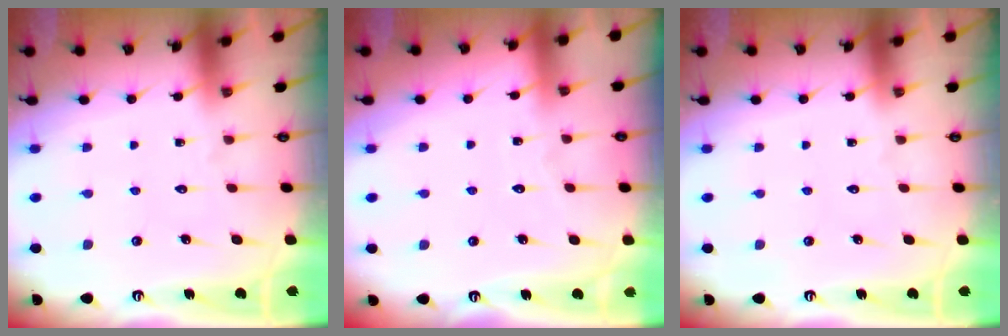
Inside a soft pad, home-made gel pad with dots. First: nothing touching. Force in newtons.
{"total": 1.8, "press": 1.8, "slide": 0.2}
{"total": 0.0}